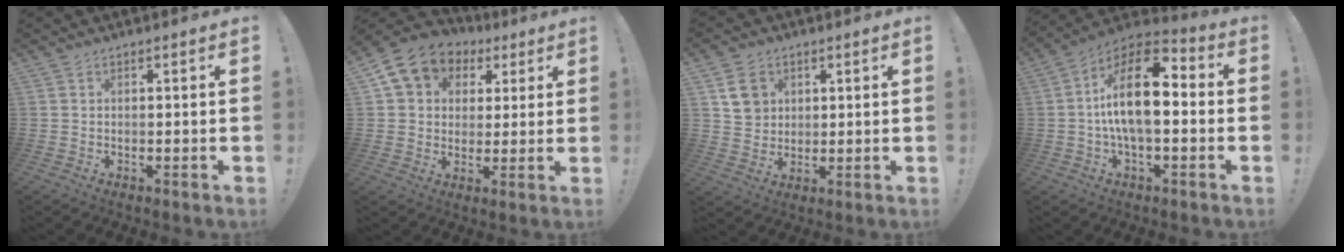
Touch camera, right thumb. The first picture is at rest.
{"total": 11.0, "force": [4.8, 8.9, 4.4], "torque": [-0.063, -0.025, 0.095]}
{"total": 8.0, "force": [3.4, 6.8, 2.6], "torque": [-0.024, -0.010, 0.067]}
{"total": 17.0, "force": [0.6, 7.5, 15.2], "torque": [-0.269, 0.008, 0.007]}